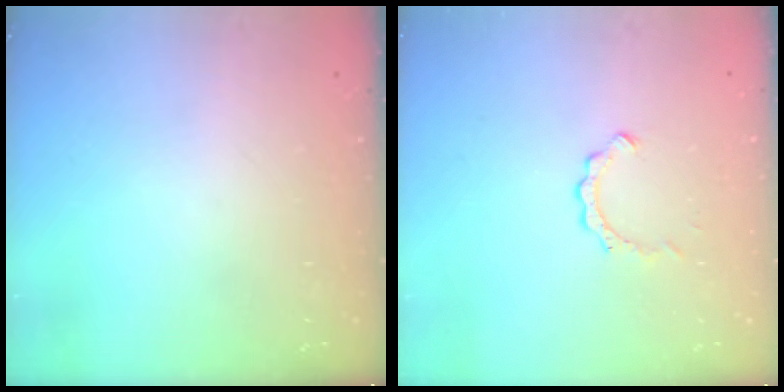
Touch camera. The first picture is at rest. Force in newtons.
{"total": 2.0, "press": 2.0, "slide": 0.2}